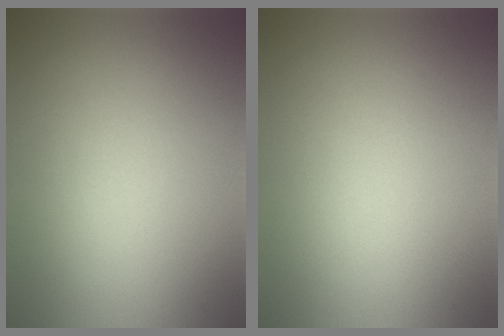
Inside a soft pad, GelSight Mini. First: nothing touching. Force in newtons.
{"total": 0.0}